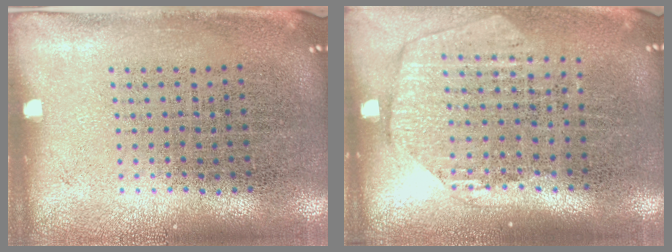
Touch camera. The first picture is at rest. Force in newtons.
{"total": 1.7, "press": 1.5, "slide": 0.8}